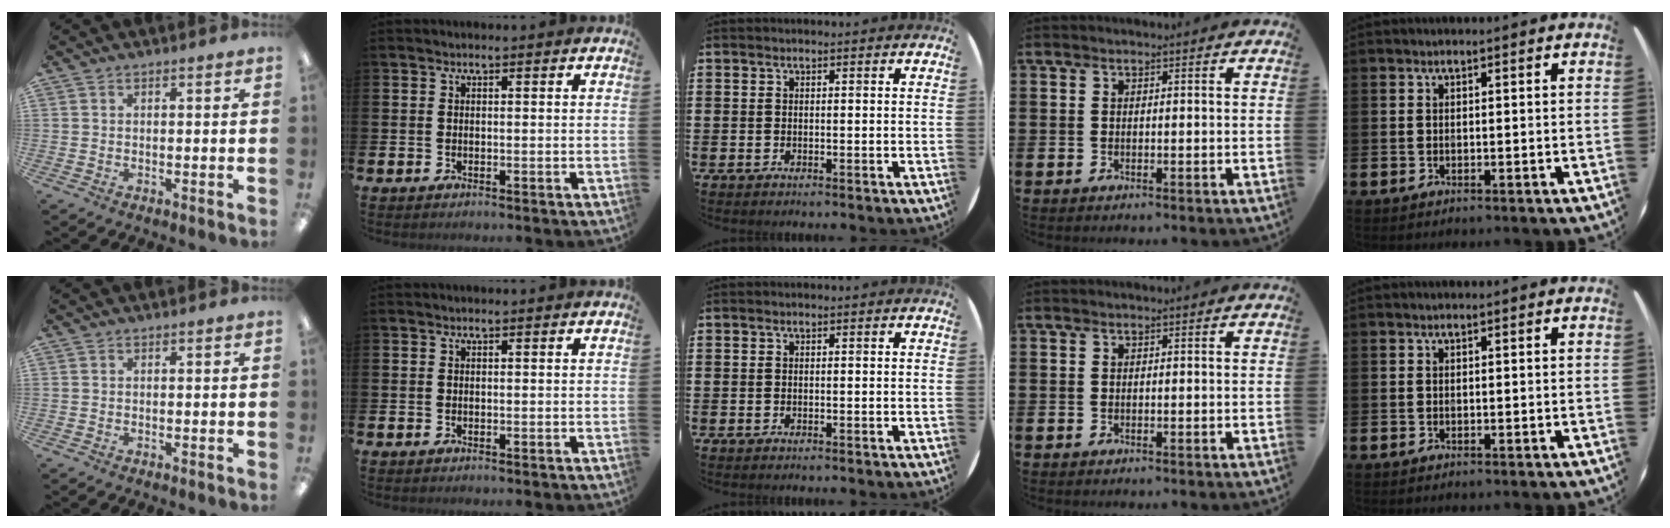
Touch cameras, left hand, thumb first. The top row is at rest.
{}